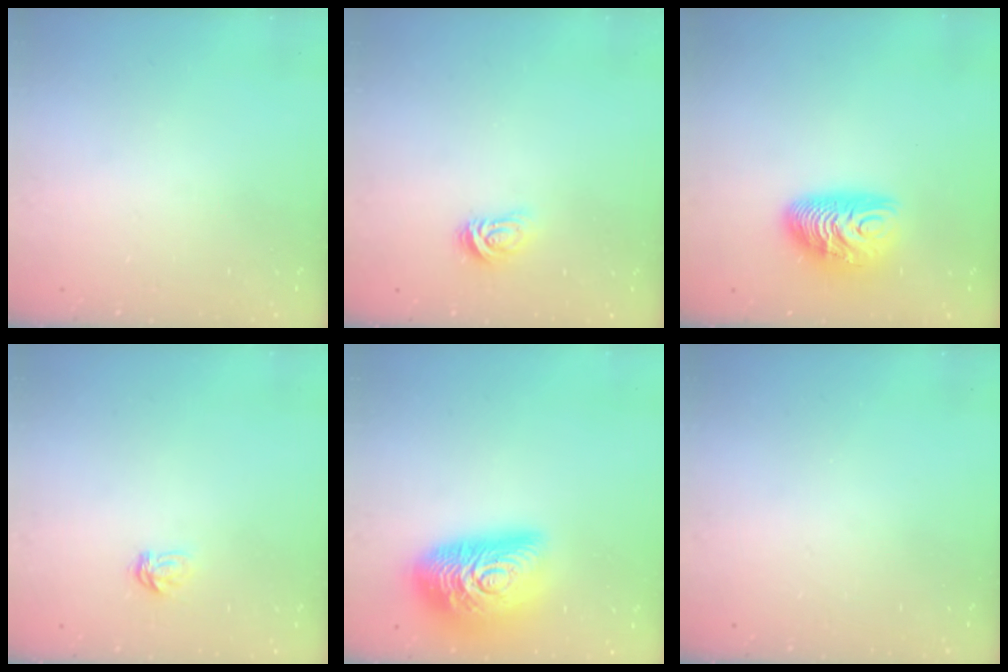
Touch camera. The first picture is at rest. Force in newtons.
{"total": 4.1, "press": 4.1, "slide": 0.6}
{"total": 10.2, "press": 10.2, "slide": 0.7}
{"total": 3.7, "press": 3.7, "slide": 0.4}
{"total": 21.0, "press": 21.0, "slide": 0.9}
{"total": 0.0}